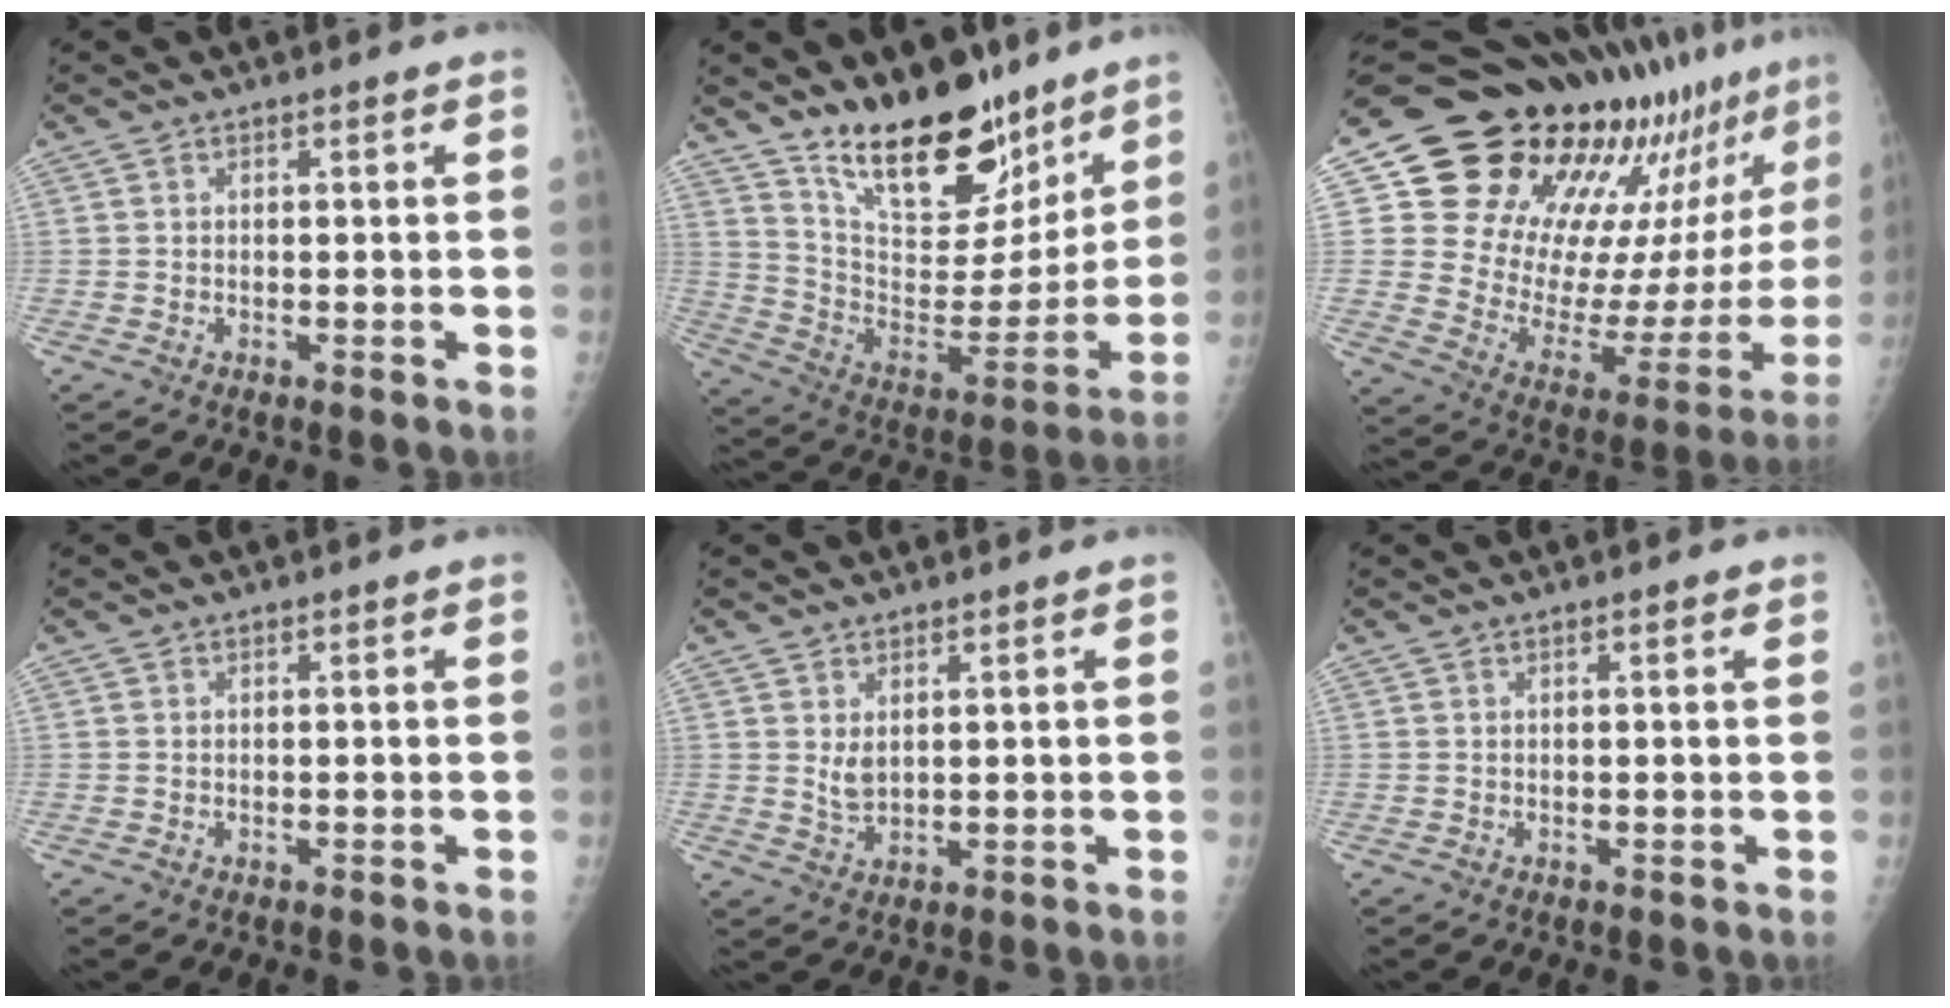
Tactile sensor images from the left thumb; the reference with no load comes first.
{"total": 22.4, "force": [16.6, 9.4, 11.8], "torque": [-0.135, -0.101, 0.279]}
{"total": 28.9, "force": [20.9, 11.9, 16.0], "torque": [-0.214, -0.100, 0.309]}
{"total": 0.0}
{"total": 3.1, "force": [1.4, 1.8, 2.2], "torque": [-0.033, -0.017, 0.033]}
{"total": 1.1, "force": [0.7, 0.2, 0.8], "torque": [-0.011, -0.001, 0.009]}